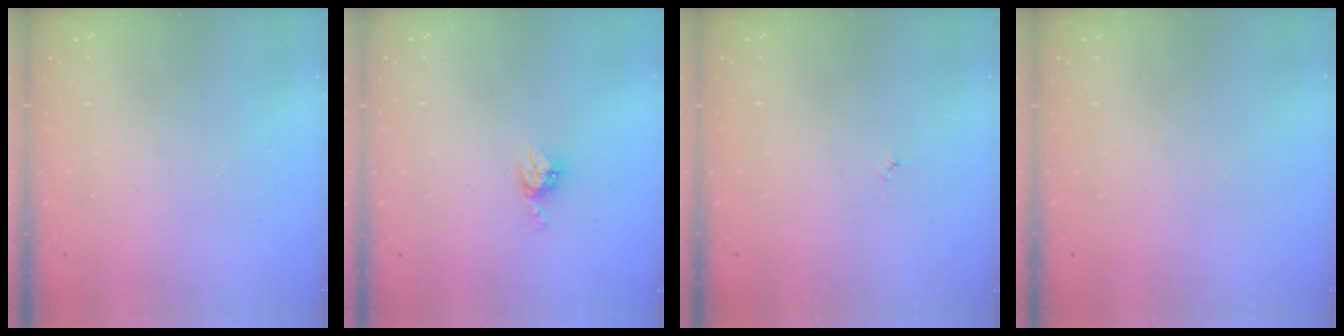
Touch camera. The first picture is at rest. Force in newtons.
{"total": 4.9, "press": 4.8, "slide": 0.2}
{"total": 3.0, "press": 2.9, "slide": 0.3}
{"total": 0.0}